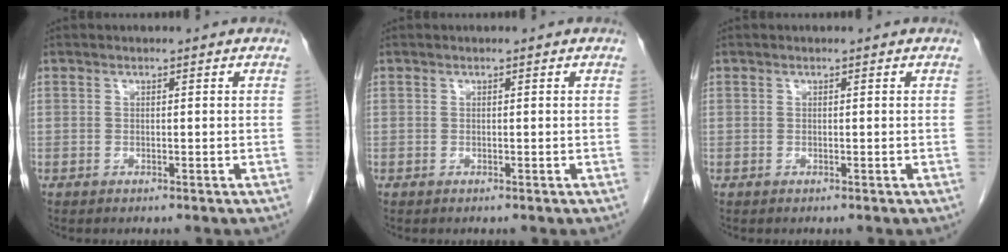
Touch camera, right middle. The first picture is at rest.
{"total": 0.0}
{"total": 0.0}